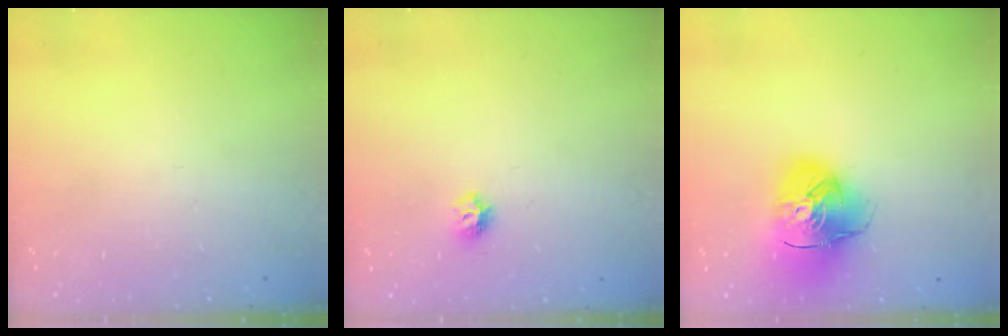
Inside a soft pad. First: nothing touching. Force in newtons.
{"total": 6.5, "press": 6.5, "slide": 0.8}
{"total": 14.9, "press": 14.7, "slide": 2.1}